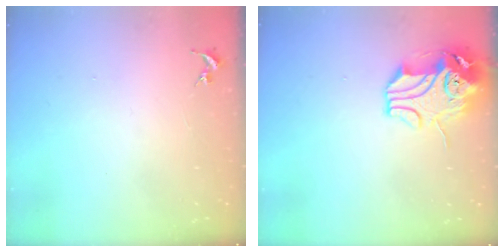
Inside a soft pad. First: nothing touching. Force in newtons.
{"total": 12.3, "press": 12.1, "slide": 2.2}